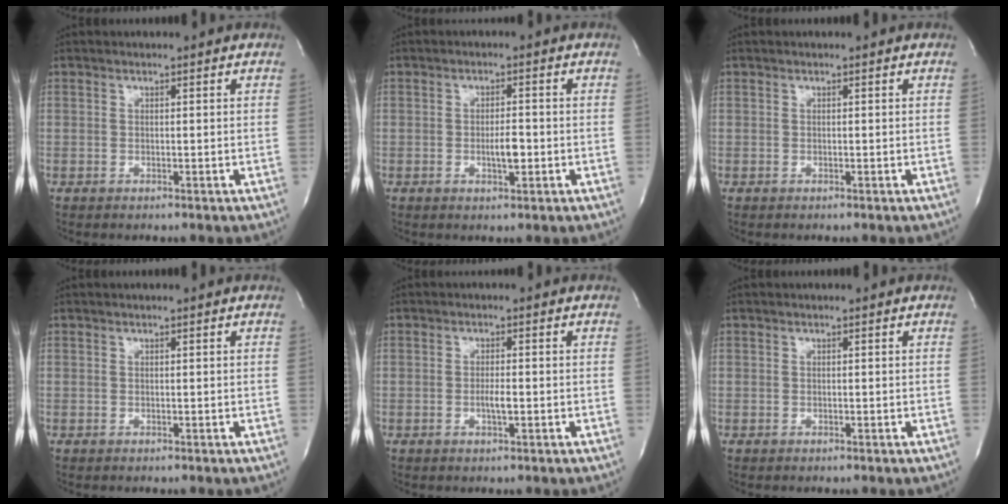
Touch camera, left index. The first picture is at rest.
{"total": 3.0, "force": [-0.8, 0.8, 2.8], "torque": [-0.050, -0.001, -0.011]}
{"total": 0.0}
{"total": 0.0}
{"total": 1.9, "force": [-0.6, 0.3, 1.8], "torque": [-0.037, -0.002, -0.011]}
{"total": 0.0}